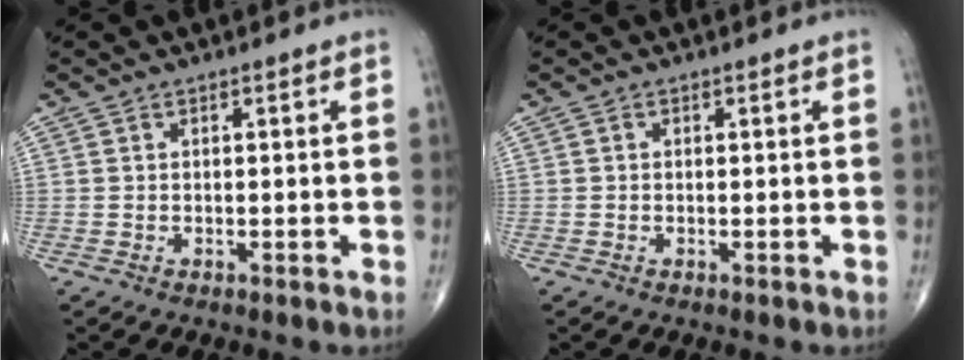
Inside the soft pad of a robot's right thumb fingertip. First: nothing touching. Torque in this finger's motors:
{"motor_torque": [-0.16, -0.16, -0.27, -0.24, 0.01]}